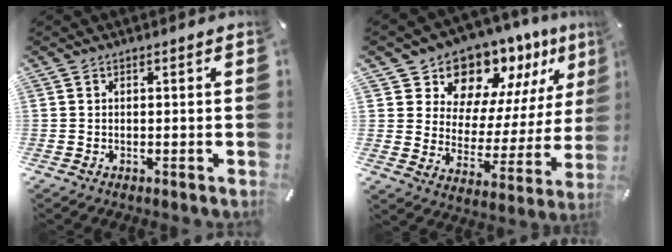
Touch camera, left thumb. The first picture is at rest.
{"total": 13.6, "force": [12.0, 6.3, 0.8], "torque": [-0.020, -0.135, 0.212]}